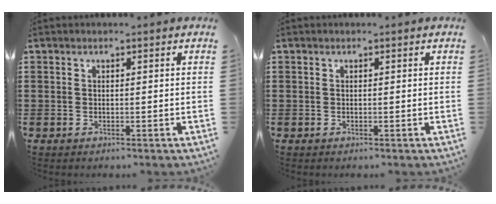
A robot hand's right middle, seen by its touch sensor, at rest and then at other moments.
{"total": 0.0}